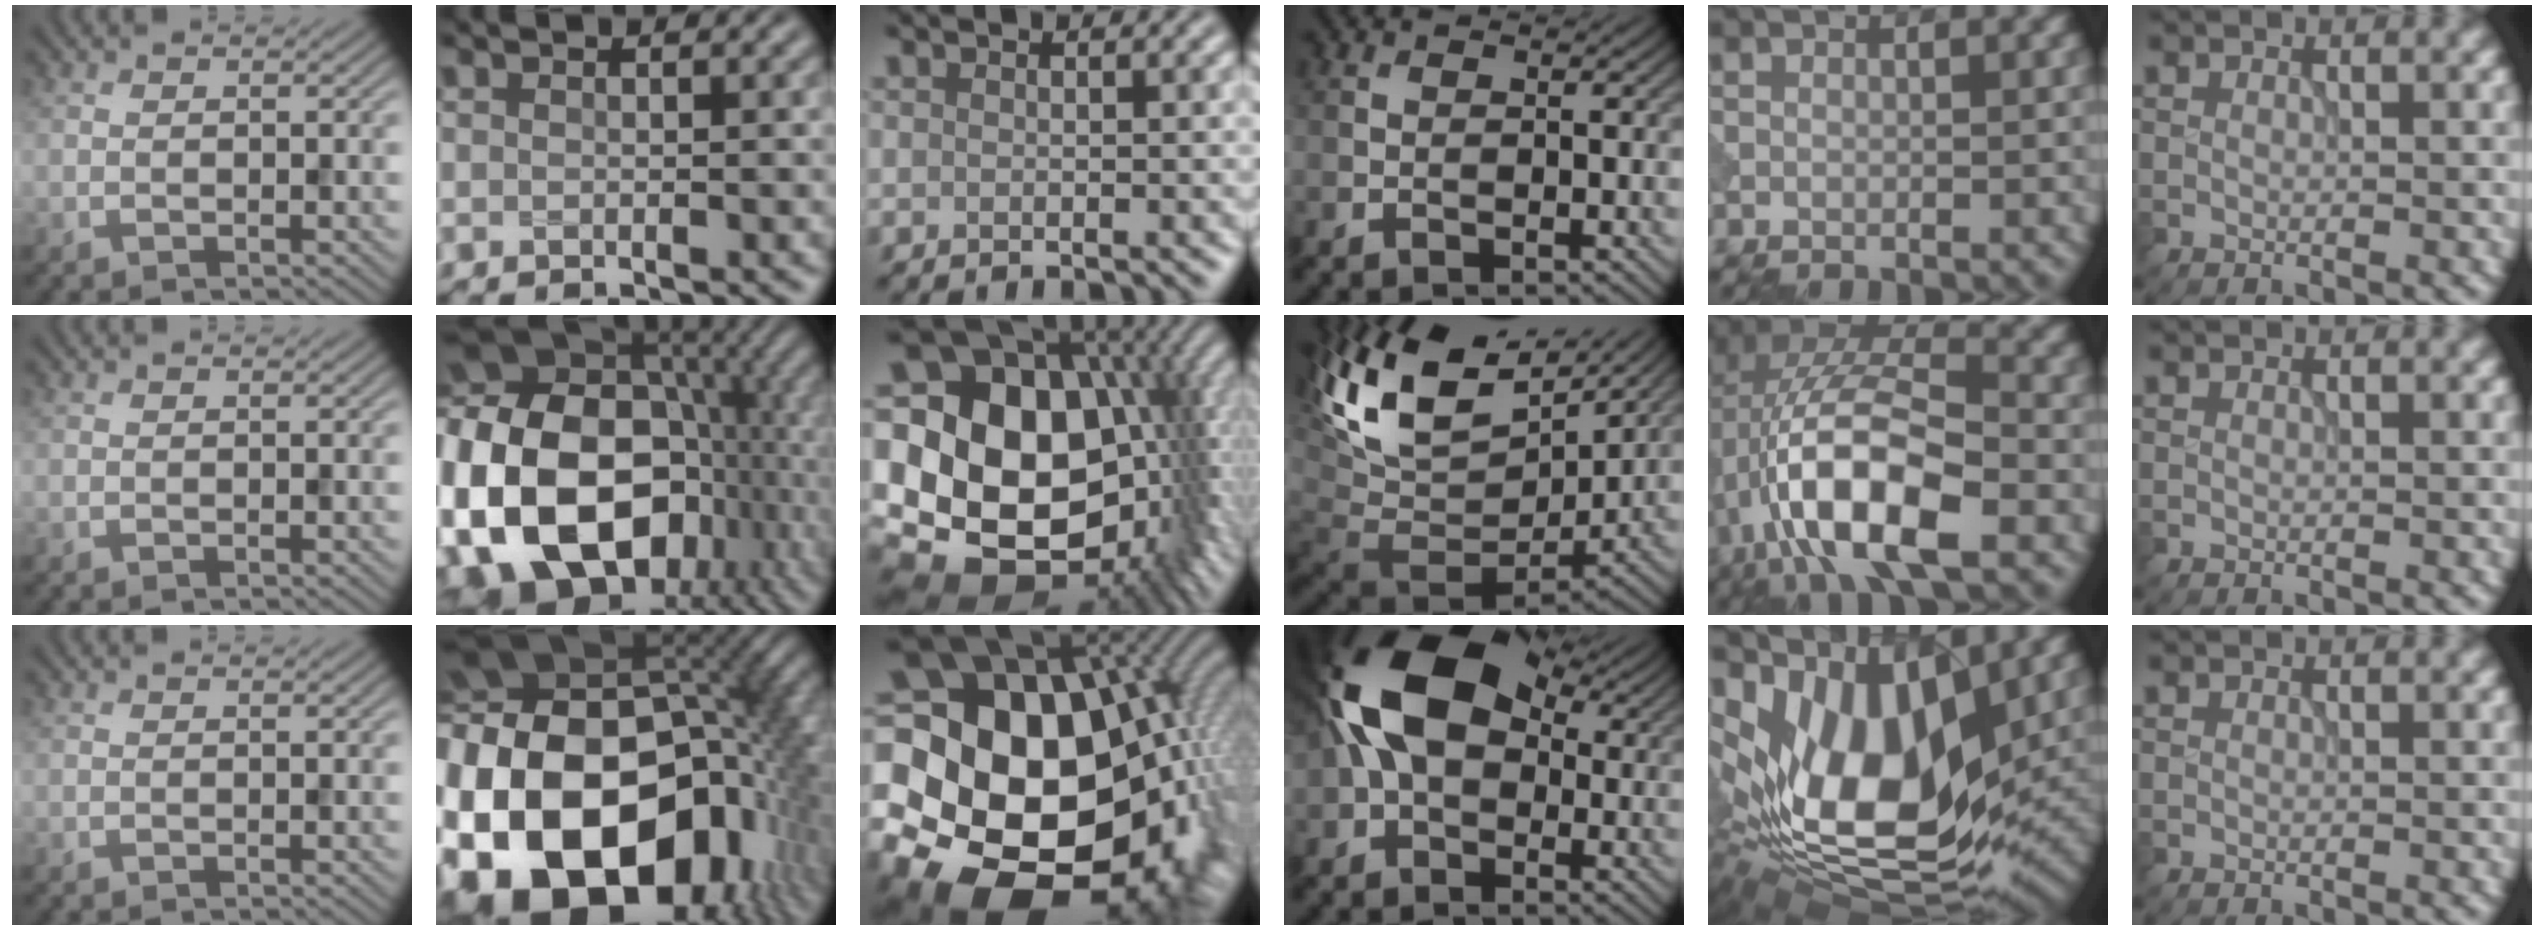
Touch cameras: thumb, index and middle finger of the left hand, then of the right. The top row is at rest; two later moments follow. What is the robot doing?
{"motion": "insert", "object": "peg toy"}